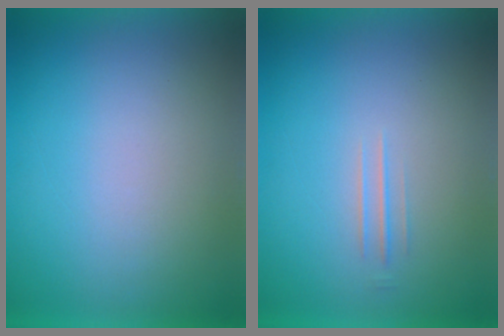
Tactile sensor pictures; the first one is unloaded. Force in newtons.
{"total": 1.2}